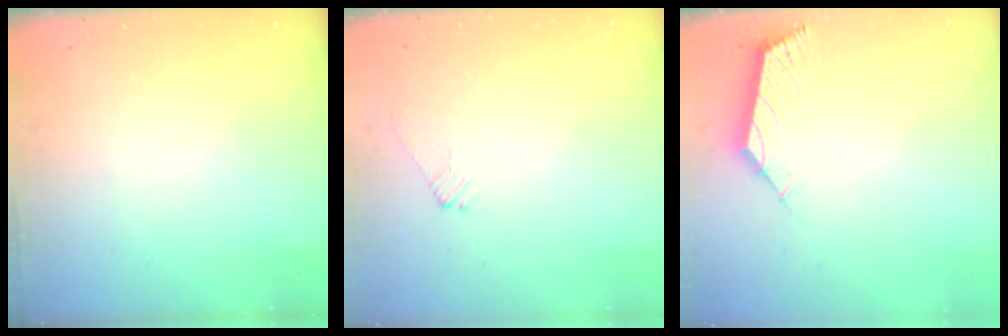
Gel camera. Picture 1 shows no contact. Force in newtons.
{"total": 2.2, "press": 2.2, "slide": 0.6}
{"total": 2.9, "press": 2.8, "slide": 0.7}